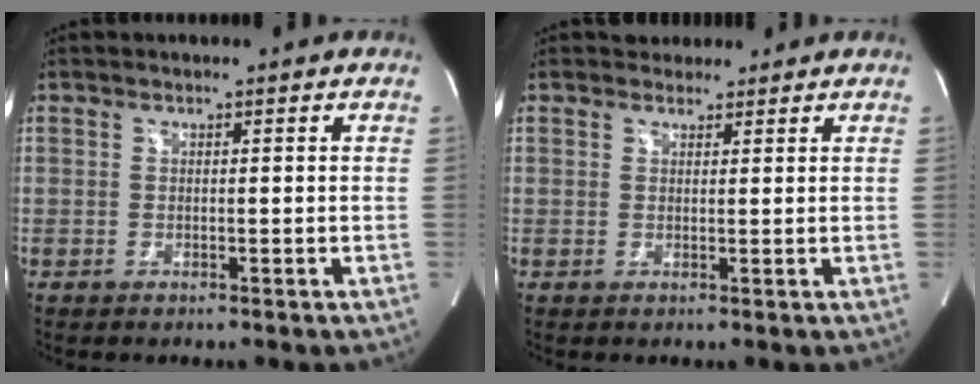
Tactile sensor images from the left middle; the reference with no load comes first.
{"total": 1.8, "force": [1.5, 1.0, -0.1], "torque": [0.000, 0.012, 0.021]}